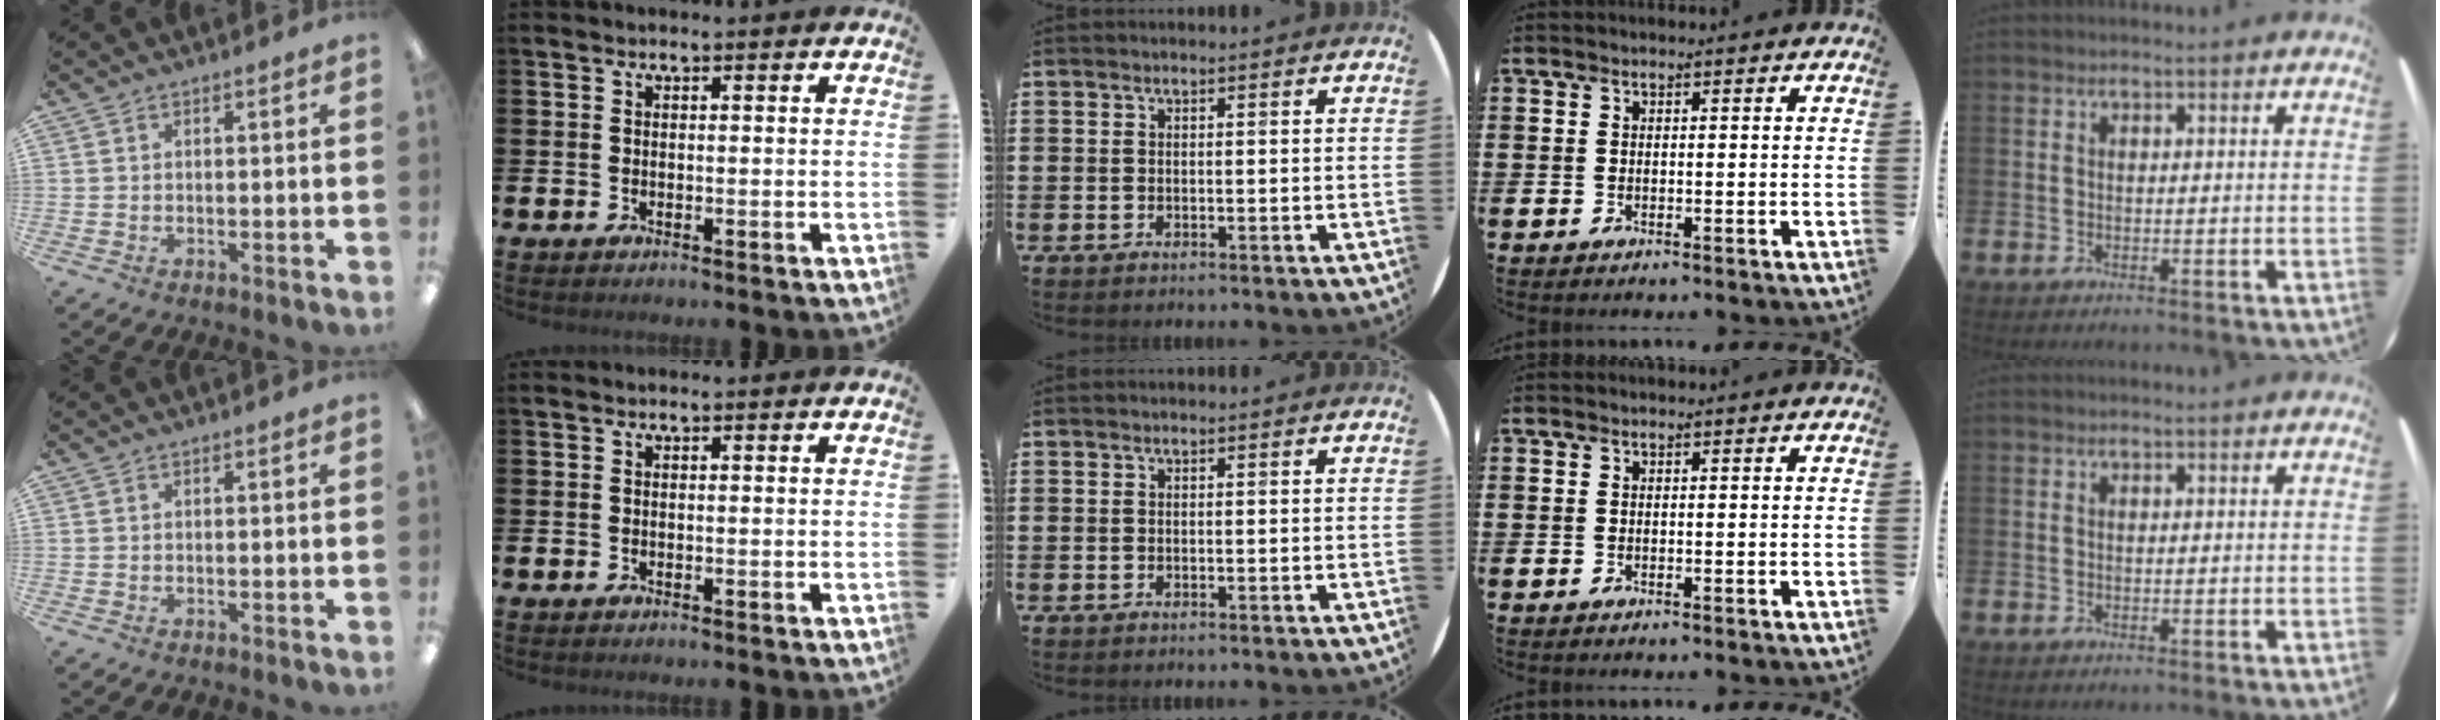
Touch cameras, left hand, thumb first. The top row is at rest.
{}